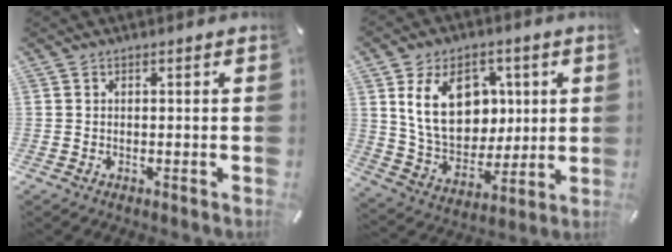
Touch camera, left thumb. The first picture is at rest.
{"total": 17.0, "force": [4.5, 12.8, 10.2], "torque": [-0.182, -0.001, 0.085]}